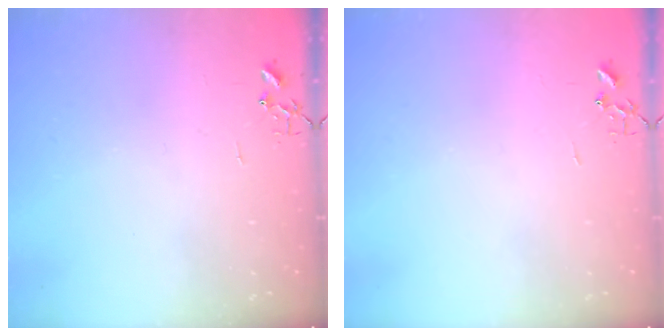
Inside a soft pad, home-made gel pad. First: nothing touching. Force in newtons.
{"total": 0.0}